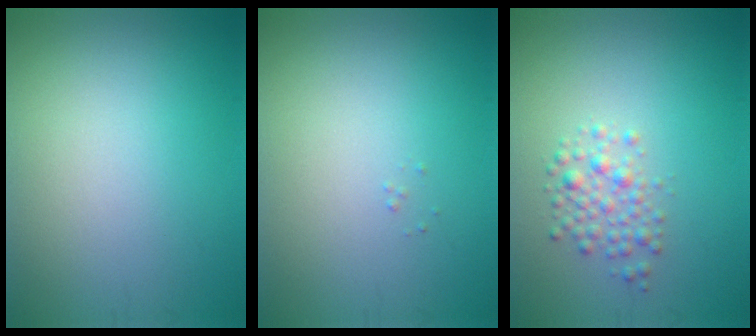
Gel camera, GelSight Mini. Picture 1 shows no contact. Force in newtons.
{"total": 0.0}
{"total": 2.2, "press": 2.2, "slide": 0.1}